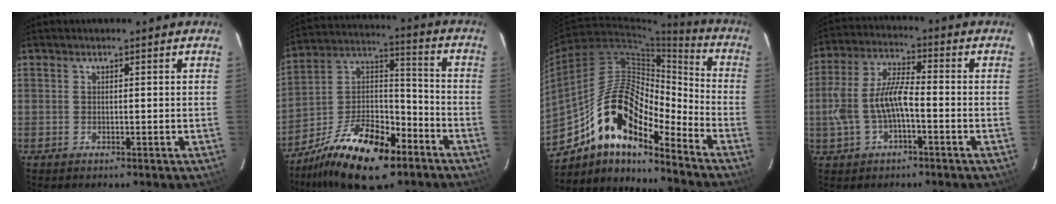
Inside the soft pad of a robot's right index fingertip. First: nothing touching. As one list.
[{"total": 19.5, "force": [-12.0, 8.6, 12.8], "torque": [-0.246, 0.008, -0.208]}, {"total": 17.3, "force": [-11.9, 5.6, 11.3], "torque": [-0.195, 0.010, -0.224]}, {"total": 9.8, "force": [-2.4, 3.9, 8.6], "torque": [-0.186, 0.011, -0.041]}]